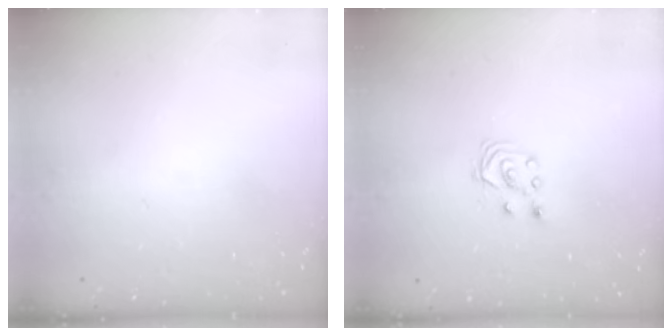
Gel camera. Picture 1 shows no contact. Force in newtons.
{"total": 2.8, "press": 2.7, "slide": 0.7}